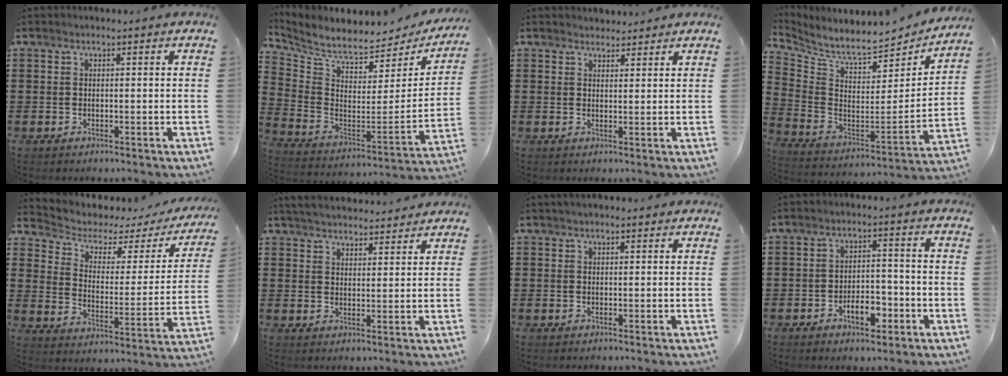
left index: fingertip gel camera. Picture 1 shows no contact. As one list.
[{"total": 5.6, "force": [5.1, 1.2, 2.1], "torque": [-0.070, -0.052, 0.085]}, {"total": 2.2, "force": [2.1, 0.8, 0.0], "torque": [0.003, -0.002, 0.039]}, {"total": 7.3, "force": [6.6, 0.8, 3.0], "torque": [-0.091, -0.059, 0.108]}, {"total": 3.4, "force": [2.5, 1.8, 1.6], "torque": [-0.051, -0.017, 0.034]}, {"total": 4.0, "force": [3.9, 0.3, 0.5], "torque": [-0.023, -0.013, 0.072]}, {"total": 1.0, "force": [0.8, 0.4, 0.4], "torque": [-0.009, 0.004, 0.014]}, {"total": 5.2, "force": [-2.7, 2.5, 3.7], "torque": [-0.053, 0.006, -0.051]}]